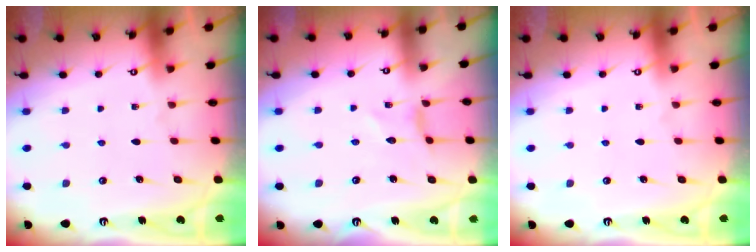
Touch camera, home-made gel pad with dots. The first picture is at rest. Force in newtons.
{"total": 0.0}
{"total": 0.0}